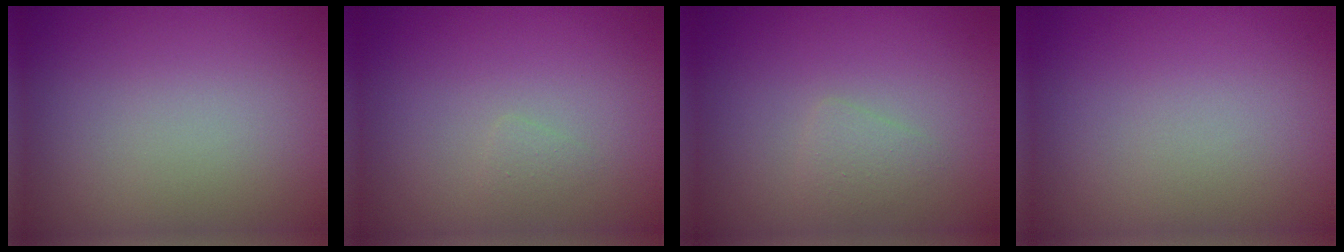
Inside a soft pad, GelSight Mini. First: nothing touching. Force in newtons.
{"total": 0.7, "press": 0.7, "slide": 0.0}
{"total": 1.2, "press": 1.2, "slide": 0.0}
{"total": 0.0}